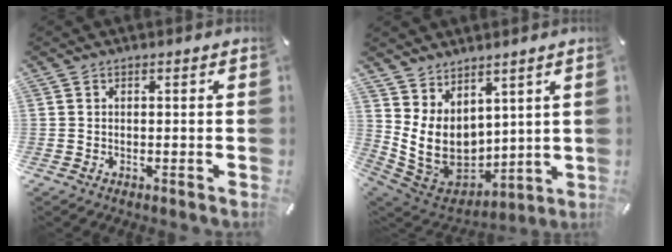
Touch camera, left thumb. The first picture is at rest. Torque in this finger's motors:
{"motor_torque": [1.07, 0.89, 1.96, -0.81, 0.36]}